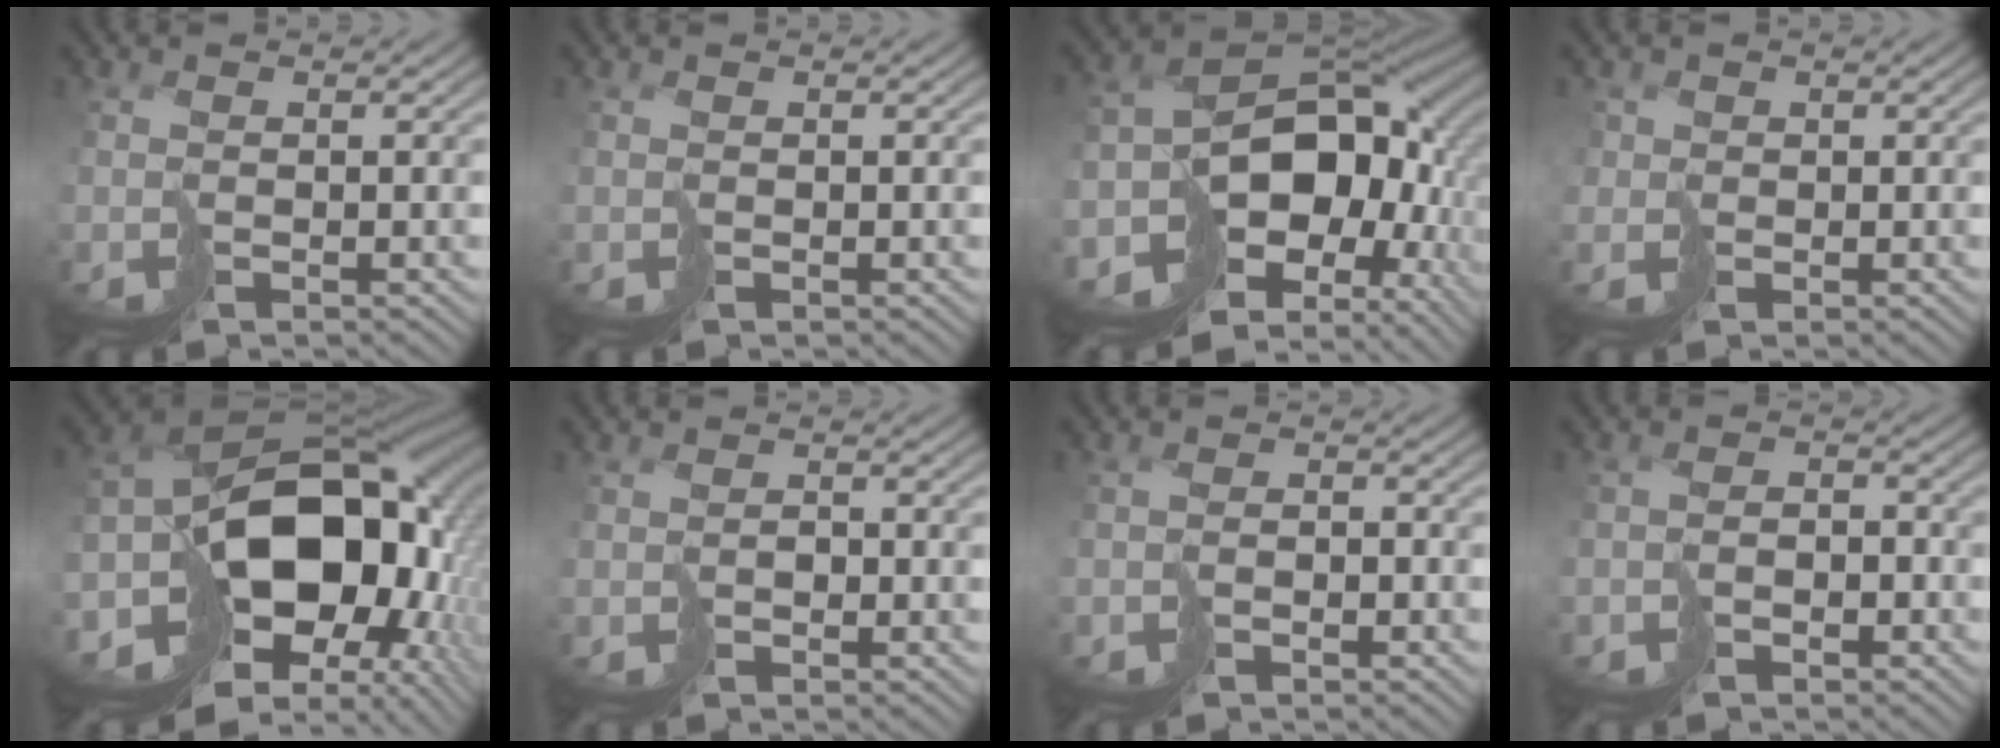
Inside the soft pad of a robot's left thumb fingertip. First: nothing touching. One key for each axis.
{"total": 0.0}
{"total": 15.1, "fx": -3.9, "fy": 10.7, "fz": 9.9, "tx": -0.143, "ty": -0.029, "tz": -0.041}
{"total": 1.8, "fx": 0.4, "fy": 1.5, "fz": -0.8, "tx": 0.013, "ty": -0.001, "tz": 0.001}
{"total": 18.4, "fx": -4.1, "fy": 12.8, "fz": 12.5, "tx": -0.202, "ty": -0.037, "tz": -0.047}
{"total": 1.0, "fx": -0.8, "fy": 0.6, "fz": -0.1, "tx": 0.008, "ty": 0.002, "tz": -0.016}
{"total": 1.8, "fx": -1.5, "fy": 1.0, "fz": 0.1, "tx": 0.010, "ty": 0.001, "tz": -0.031}
{"total": 2.5, "fx": -2.0, "fy": 1.4, "fz": 0.3, "tx": 0.009, "ty": -0.001, "tz": -0.042}